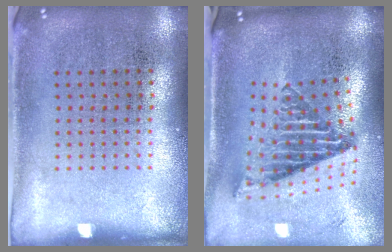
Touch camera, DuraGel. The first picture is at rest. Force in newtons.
{"total": 2.8, "press": 1.7, "slide": 2.2}